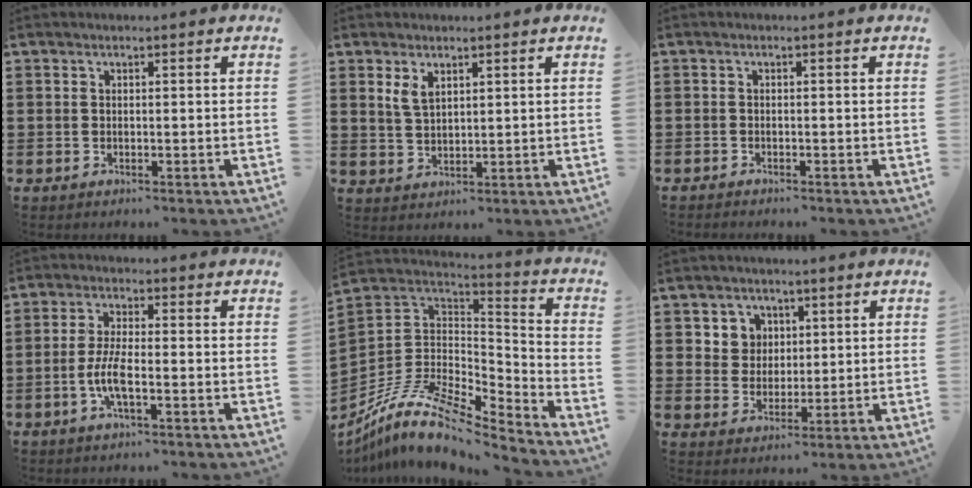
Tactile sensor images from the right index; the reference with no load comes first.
{"total": 2.9, "force": [1.7, 1.4, 1.8], "torque": [-0.040, 0.004, 0.032]}
{"total": 0.9, "force": [-0.9, 0.0, -0.1], "torque": [0.000, -0.001, -0.019]}
{"total": 5.3, "force": [-1.7, 1.3, 4.8], "torque": [-0.111, -0.006, -0.039]}
{"total": 10.7, "force": [-7.9, 3.6, 6.3], "torque": [-0.142, 0.004, -0.158]}
{"total": 4.6, "force": [1.9, 4.2, 0.6], "torque": [-0.025, 0.010, 0.033]}